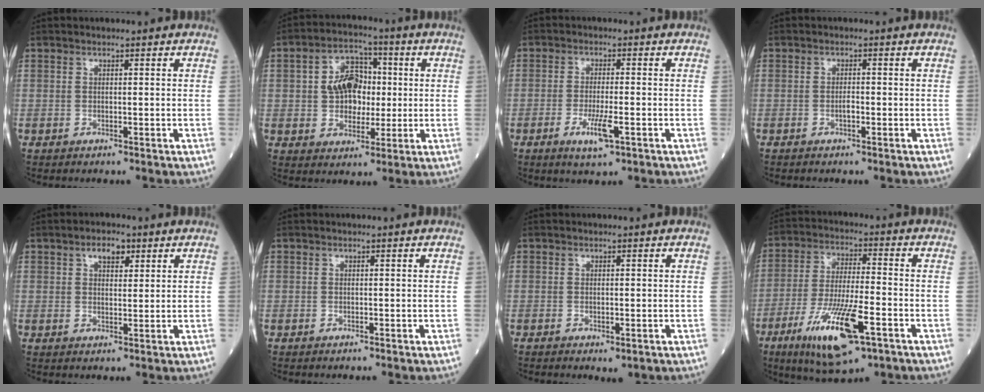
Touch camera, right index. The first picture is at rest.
{"total": 8.4, "force": [0.5, 6.1, 5.8], "torque": [-0.104, 0.024, 0.010]}
{"total": 4.8, "force": [-2.3, 0.8, 4.2], "torque": [-0.082, -0.006, -0.039]}
{"total": 1.1, "force": [-0.6, 0.3, 0.9], "torque": [-0.019, 0.001, -0.011]}
{"total": 3.5, "force": [1.9, 1.7, 2.4], "torque": [-0.043, 0.006, 0.032]}
{"total": 0.0}
{"total": 2.1, "force": [-0.9, 0.9, 1.6], "torque": [-0.029, -0.006, -0.003]}
{"total": 14.4, "force": [-7.0, 3.0, 12.2], "torque": [-0.239, -0.023, -0.116]}